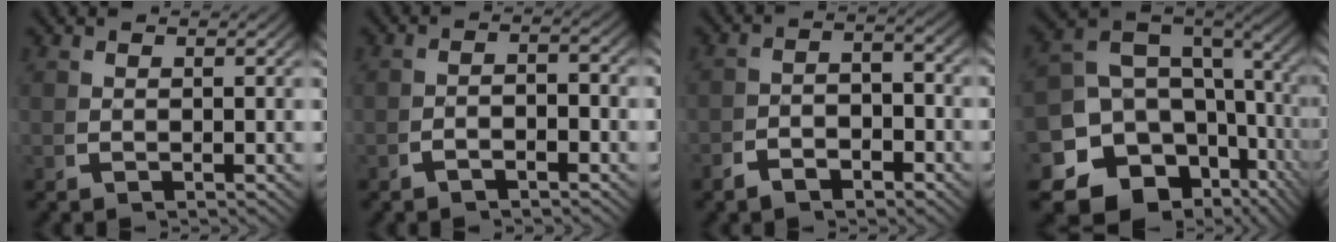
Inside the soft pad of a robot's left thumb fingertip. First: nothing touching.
{"total": 2.0, "force": [-1.3, 0.9, 1.2], "torque": [-0.019, 0.002, -0.029]}
{"total": 3.2, "force": [-1.7, 2.1, 1.7], "torque": [-0.014, -0.004, -0.036]}
{"total": 18.5, "force": [-4.1, 13.8, 11.5], "torque": [-0.228, -0.068, -0.047]}